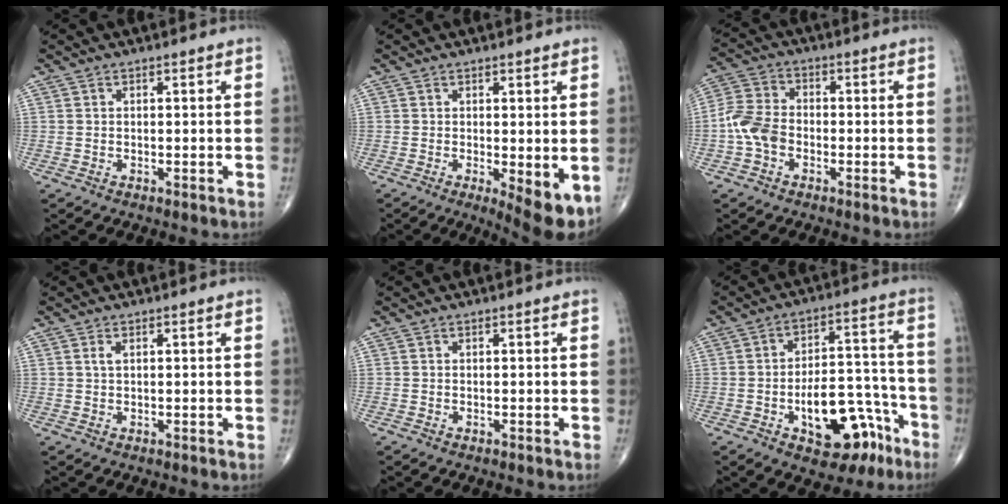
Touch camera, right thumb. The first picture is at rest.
{"total": 6.9, "force": [-1.3, 2.1, 6.4], "torque": [-0.086, -0.020, -0.014]}
{"total": 7.4, "force": [-2.2, 5.2, 4.8], "torque": [-0.095, 0.023, -0.055]}
{"total": 1.2, "force": [0.4, 0.5, 0.9], "torque": [-0.024, 0.006, 0.009]}
{"total": 0.0}
{"total": 16.3, "force": [-7.6, 8.4, 11.8], "torque": [-0.131, 0.064, -0.098]}